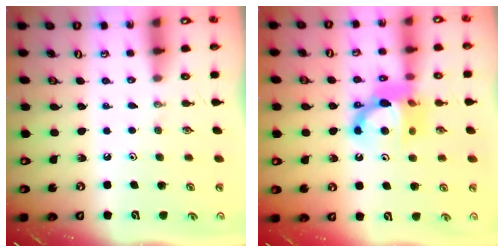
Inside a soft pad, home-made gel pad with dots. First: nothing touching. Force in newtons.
{"total": 11.9, "press": 11.8, "slide": 1.4}